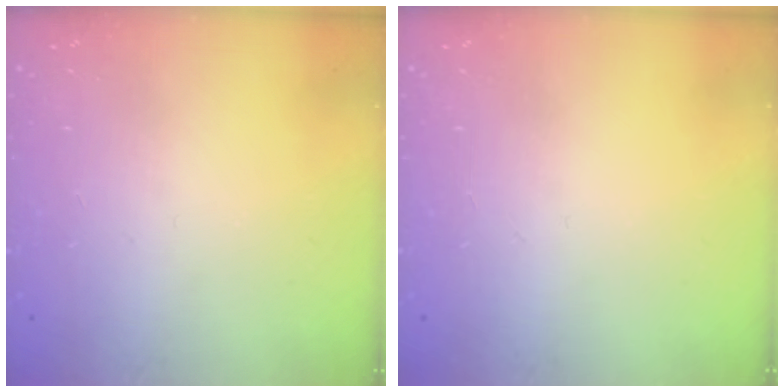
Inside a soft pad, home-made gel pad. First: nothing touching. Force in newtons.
{"total": 0.0}